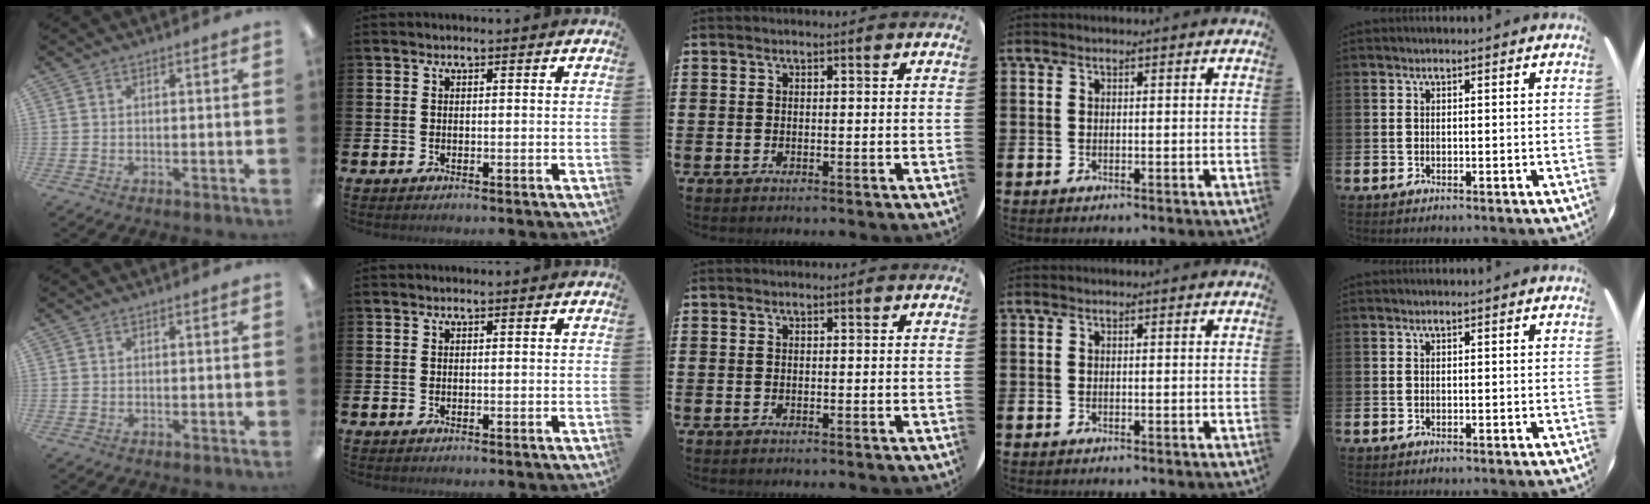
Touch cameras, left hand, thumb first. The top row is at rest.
{}